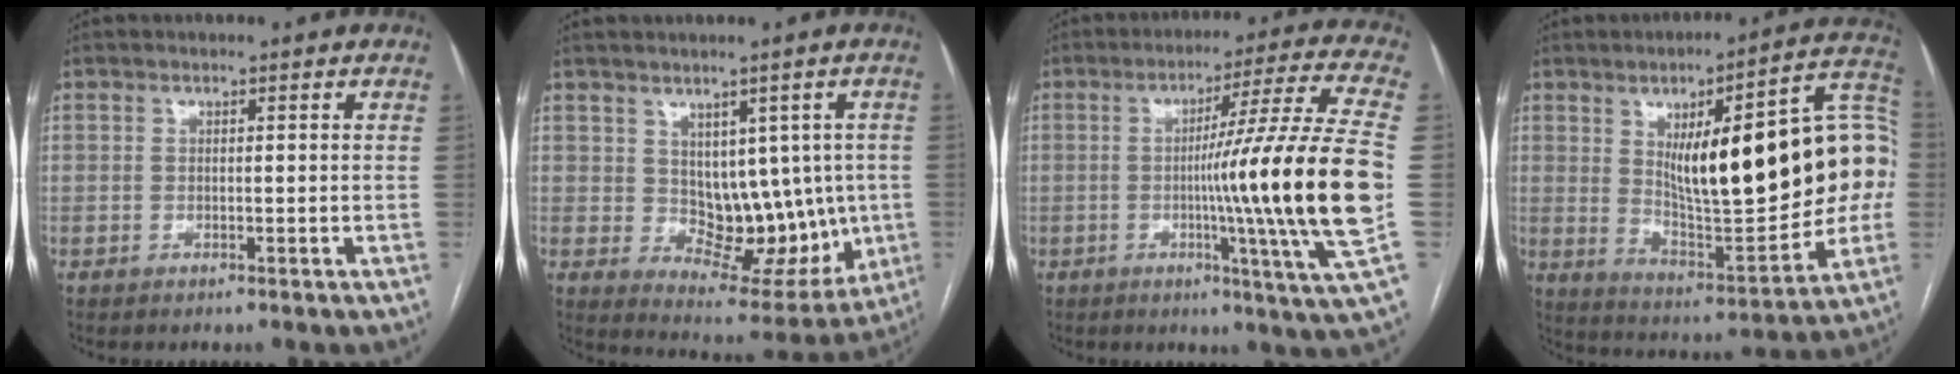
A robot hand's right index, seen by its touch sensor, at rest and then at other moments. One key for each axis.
{"total": 11.4, "fx": 0.3, "fy": 7.2, "fz": 8.9, "tx": -0.096, "ty": 0.010, "tz": 0.031}
{"total": 20.1, "fx": -2.4, "fy": -3.4, "fz": 19.7, "tx": -0.281, "ty": -0.016, "tz": -0.053}
{"total": 27.1, "fx": 2.8, "fy": 6.9, "fz": 26.1, "tx": -0.330, "ty": 0.037, "tz": 0.052}